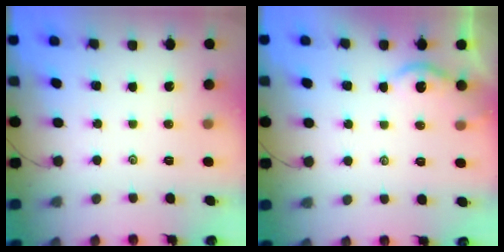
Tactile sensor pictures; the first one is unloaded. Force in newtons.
{"total": 1.8, "press": 1.8, "slide": 0.3}